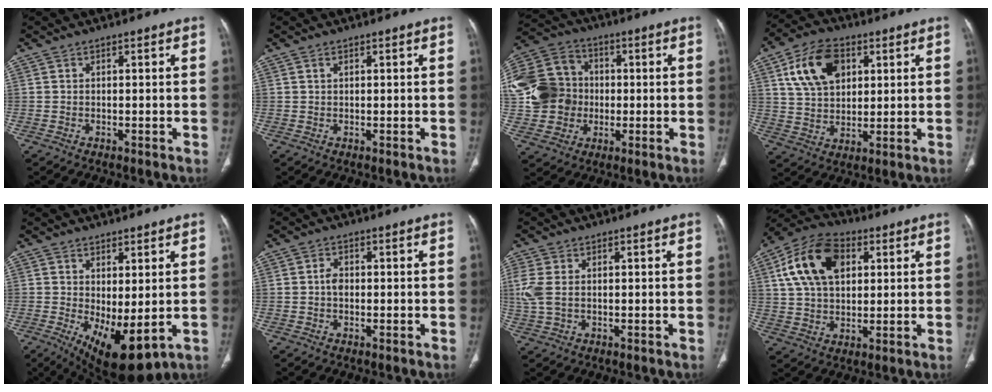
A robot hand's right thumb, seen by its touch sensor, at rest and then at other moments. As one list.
[{"total": 0.7, "force": [0.4, 0.4, 0.4], "torque": [-0.010, 0.001, 0.008]}, {"total": 19.5, "force": [-0.3, 17.1, 9.4], "torque": [-0.191, 0.036, -0.001]}, {"total": 13.0, "force": [4.9, 8.6, 8.5], "torque": [-0.133, -0.005, 0.090]}, {"total": 10.3, "force": [-1.4, 4.2, 9.3], "torque": [-0.144, -0.018, 0.000]}, {"total": 2.1, "force": [-0.1, 1.5, 1.4], "torque": [-0.021, 0.007, -0.005]}, {"total": 5.7, "force": [0.7, 3.7, 4.3], "torque": [-0.130, 0.008, 0.021]}, {"total": 15.4, "force": [4.9, 9.9, 10.9], "torque": [-0.188, 0.008, 0.086]}]